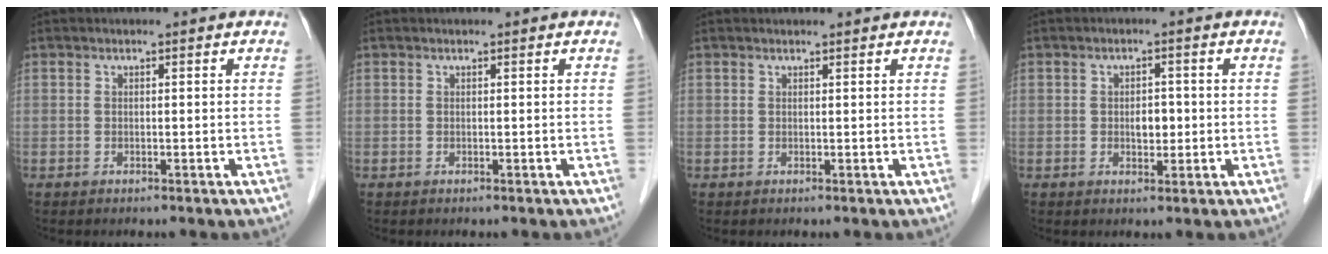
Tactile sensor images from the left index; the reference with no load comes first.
{"total": 0.0}
{"total": 1.8, "force": [1.8, 0.2, 0.3], "torque": [-0.009, 0.011, 0.023]}
{"total": 2.6, "force": [-0.4, 1.6, 2.1], "torque": [-0.032, -0.001, -0.003]}